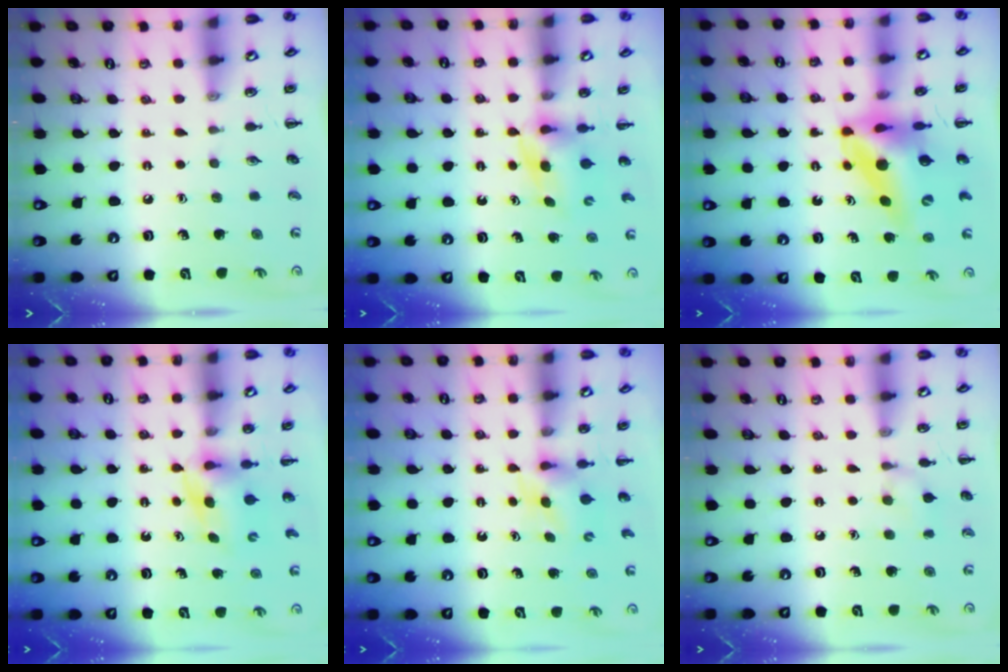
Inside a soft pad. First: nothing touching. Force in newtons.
{"total": 4.0, "press": 3.9, "slide": 0.7}
{"total": 11.4, "press": 10.9, "slide": 3.6}
{"total": 4.0, "press": 3.9, "slide": 0.7}
{"total": 3.5, "press": 3.3, "slide": 1.2}
{"total": 8.2, "press": 7.9, "slide": 2.1}